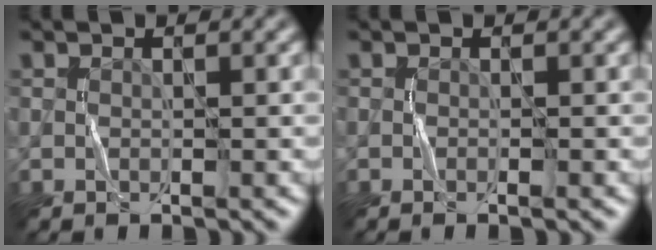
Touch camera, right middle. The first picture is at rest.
{"total": 0.8, "force": [-0.3, 0.1, 0.7], "torque": [-0.011, -0.005, -0.007]}